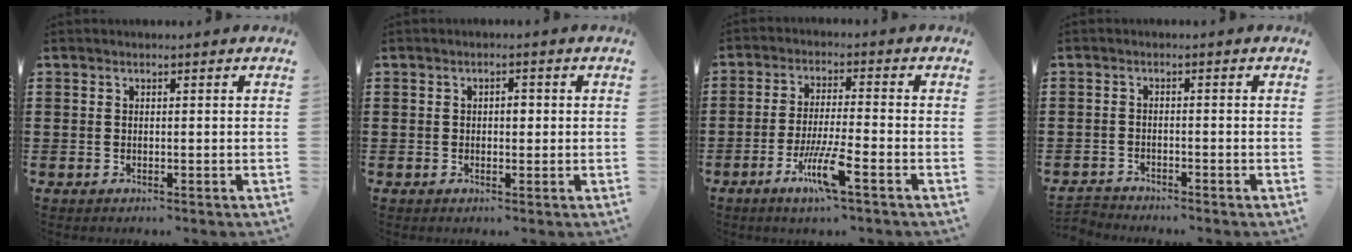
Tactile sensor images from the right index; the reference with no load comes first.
{"total": 1.6, "force": [0.1, 0.9, 1.4], "torque": [-0.027, 0.007, -0.001]}
{"total": 7.5, "force": [-3.9, 0.8, 6.4], "torque": [-0.127, -0.010, -0.072]}
{"total": 1.9, "force": [-1.8, 0.2, -0.2], "torque": [-0.005, 0.002, -0.041]}